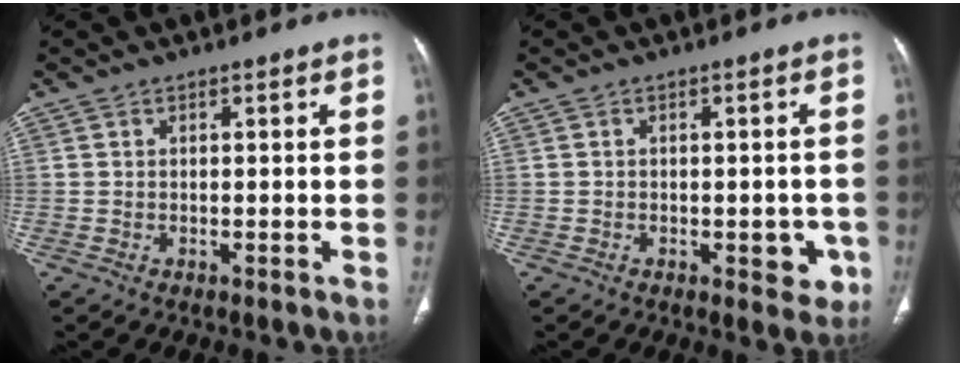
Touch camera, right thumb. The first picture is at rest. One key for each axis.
{"total": 6.0, "fx": -2.3, "fy": 3.1, "fz": 4.6, "tx": -0.027, "ty": 0.009, "tz": -0.025}